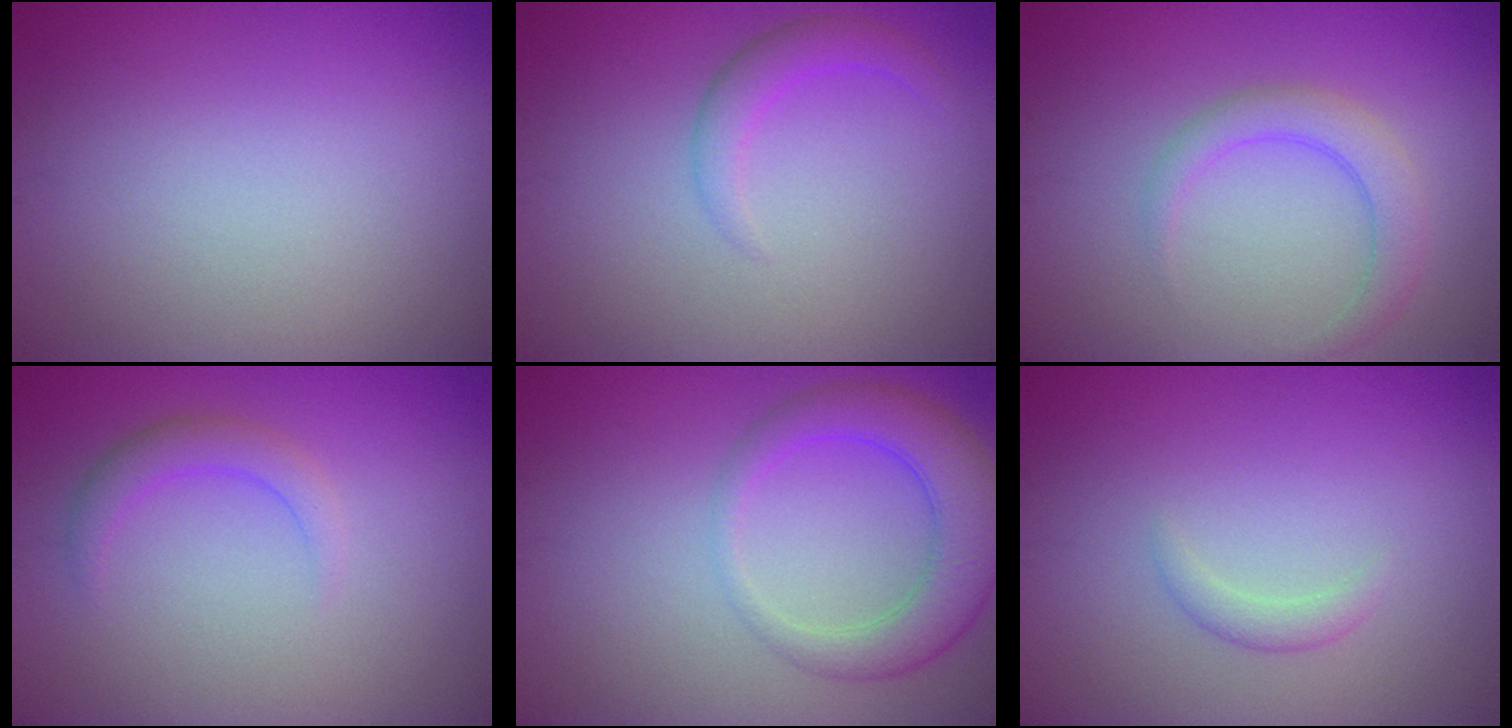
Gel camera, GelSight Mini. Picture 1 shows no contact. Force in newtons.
{"total": 2.0, "press": 2.0, "slide": 0.2}
{"total": 2.8, "press": 2.8, "slide": 0.1}
{"total": 2.0, "press": 2.0, "slide": 0.1}
{"total": 5.1, "press": 5.1, "slide": 0.3}
{"total": 1.1, "press": 1.1, "slide": 0.1}